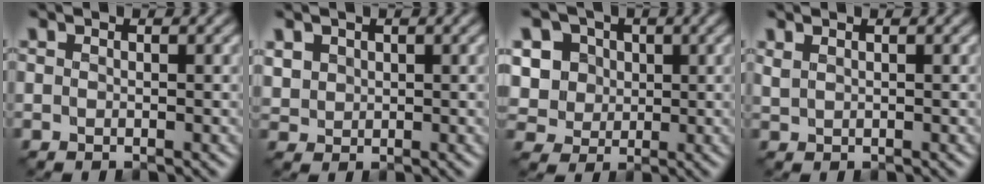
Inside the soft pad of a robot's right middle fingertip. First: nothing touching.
{"total": 1.9, "force": [0.8, 1.6, 0.6], "torque": [-0.020, -0.003, 0.022]}
{"total": 8.0, "force": [2.5, 6.9, 3.2], "torque": [-0.072, 0.023, 0.031]}
{"total": 1.1, "force": [0.9, 0.4, 0.5], "torque": [-0.014, 0.000, 0.020]}